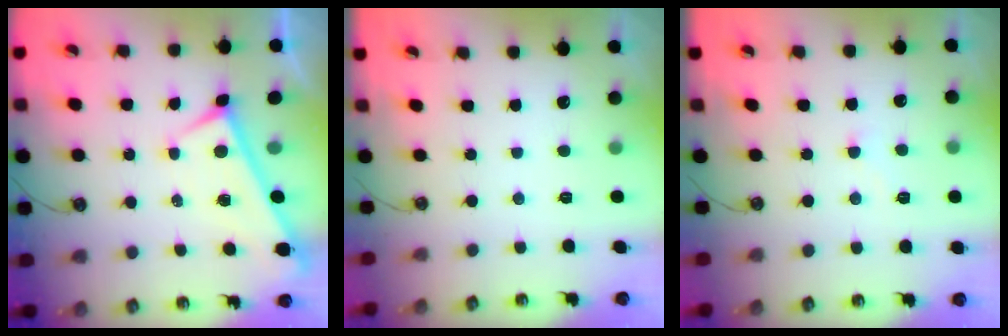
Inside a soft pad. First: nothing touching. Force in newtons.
{"total": 0.0}
{"total": 4.2, "press": 4.2, "slide": 0.2}